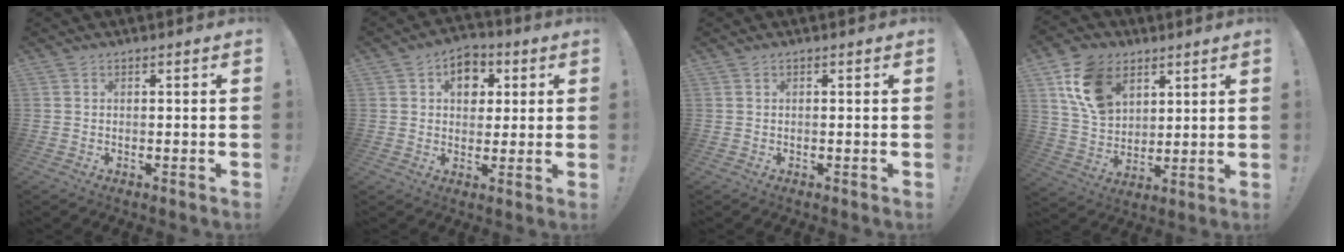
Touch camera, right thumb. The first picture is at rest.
{"total": 8.9, "force": [2.9, 7.1, 4.5], "torque": [-0.051, -0.008, 0.054]}
{"total": 0.0}
{"total": 15.0, "force": [7.4, 10.6, 7.7], "torque": [-0.125, -0.024, 0.146]}